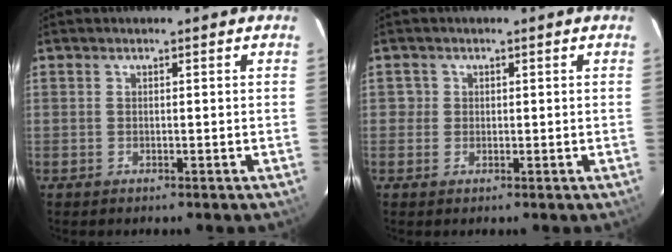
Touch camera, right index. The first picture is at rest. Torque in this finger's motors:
{"motor_torque": [-0.15, 0.14, -0.03, -0.01]}